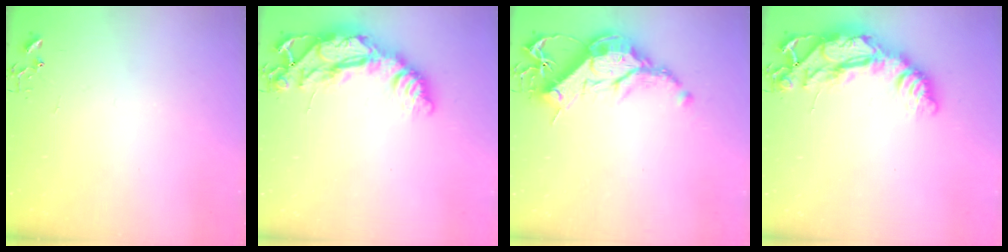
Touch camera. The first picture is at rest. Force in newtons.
{"total": 19.9, "press": 19.8, "slide": 1.8}
{"total": 15.4, "press": 15.3, "slide": 1.3}
{"total": 19.9, "press": 19.8, "slide": 1.8}